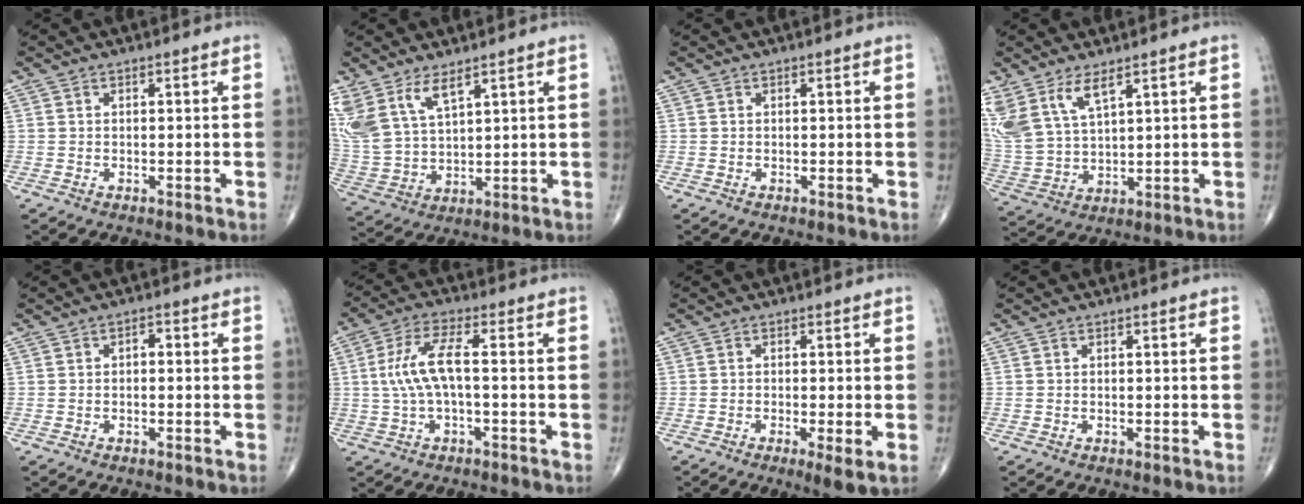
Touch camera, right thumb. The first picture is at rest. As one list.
[{"total": 11.6, "force": [7.1, 5.0, 7.7], "torque": [-0.165, -0.025, 0.160]}, {"total": 0.0}, {"total": 11.5, "force": [6.8, 4.7, 7.9], "torque": [-0.177, -0.023, 0.153]}, {"total": 1.4, "force": [0.0, 0.9, 1.1], "torque": [-0.008, 0.004, -0.006]}, {"total": 8.2, "force": [0.1, 2.6, 7.8], "torque": [-0.180, 0.025, -0.001]}, {"total": 3.9, "force": [-1.2, 0.7, 3.7], "torque": [-0.068, -0.013, -0.024]}, {"total": 0.0}]